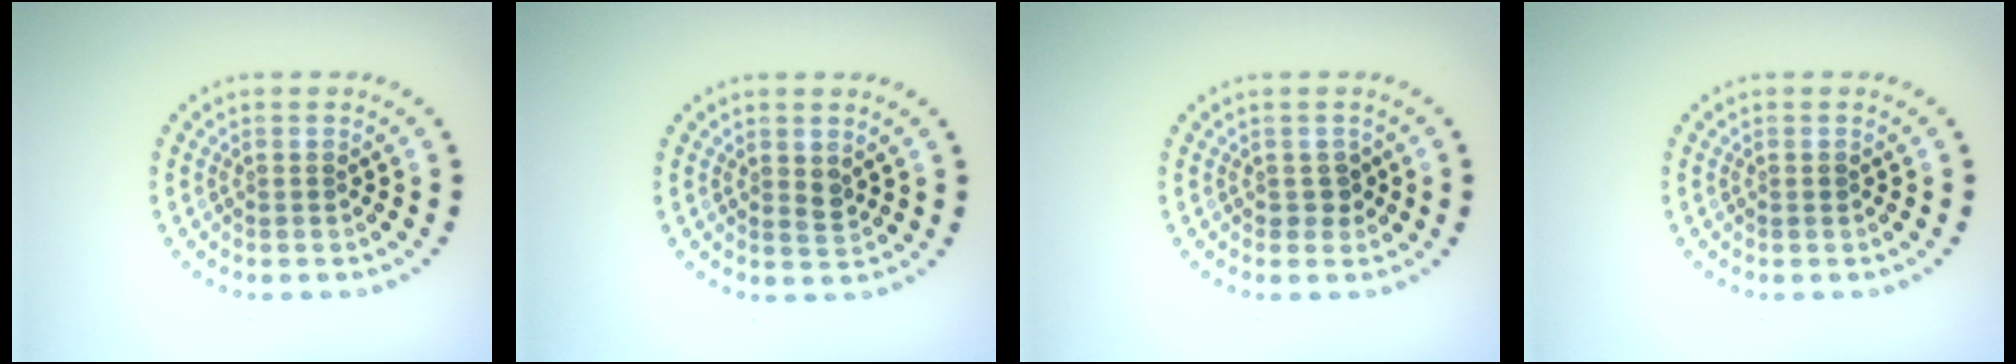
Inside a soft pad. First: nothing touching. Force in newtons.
{"total": 1.0, "press": 0.9, "slide": 0.5}
{"total": 1.1, "press": 1.0, "slide": 0.5}
{"total": 0.5, "press": 0.5, "slide": 0.1}